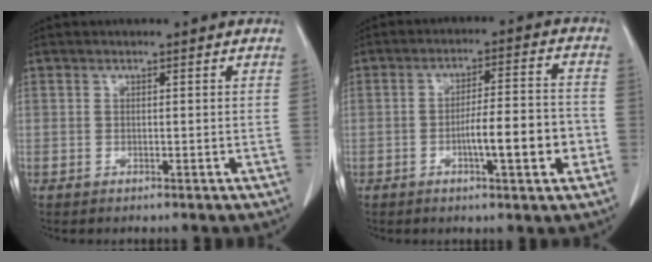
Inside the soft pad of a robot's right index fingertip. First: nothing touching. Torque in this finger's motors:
{"motor_torque": [0.62, -0.14, 0.40, 0.07]}